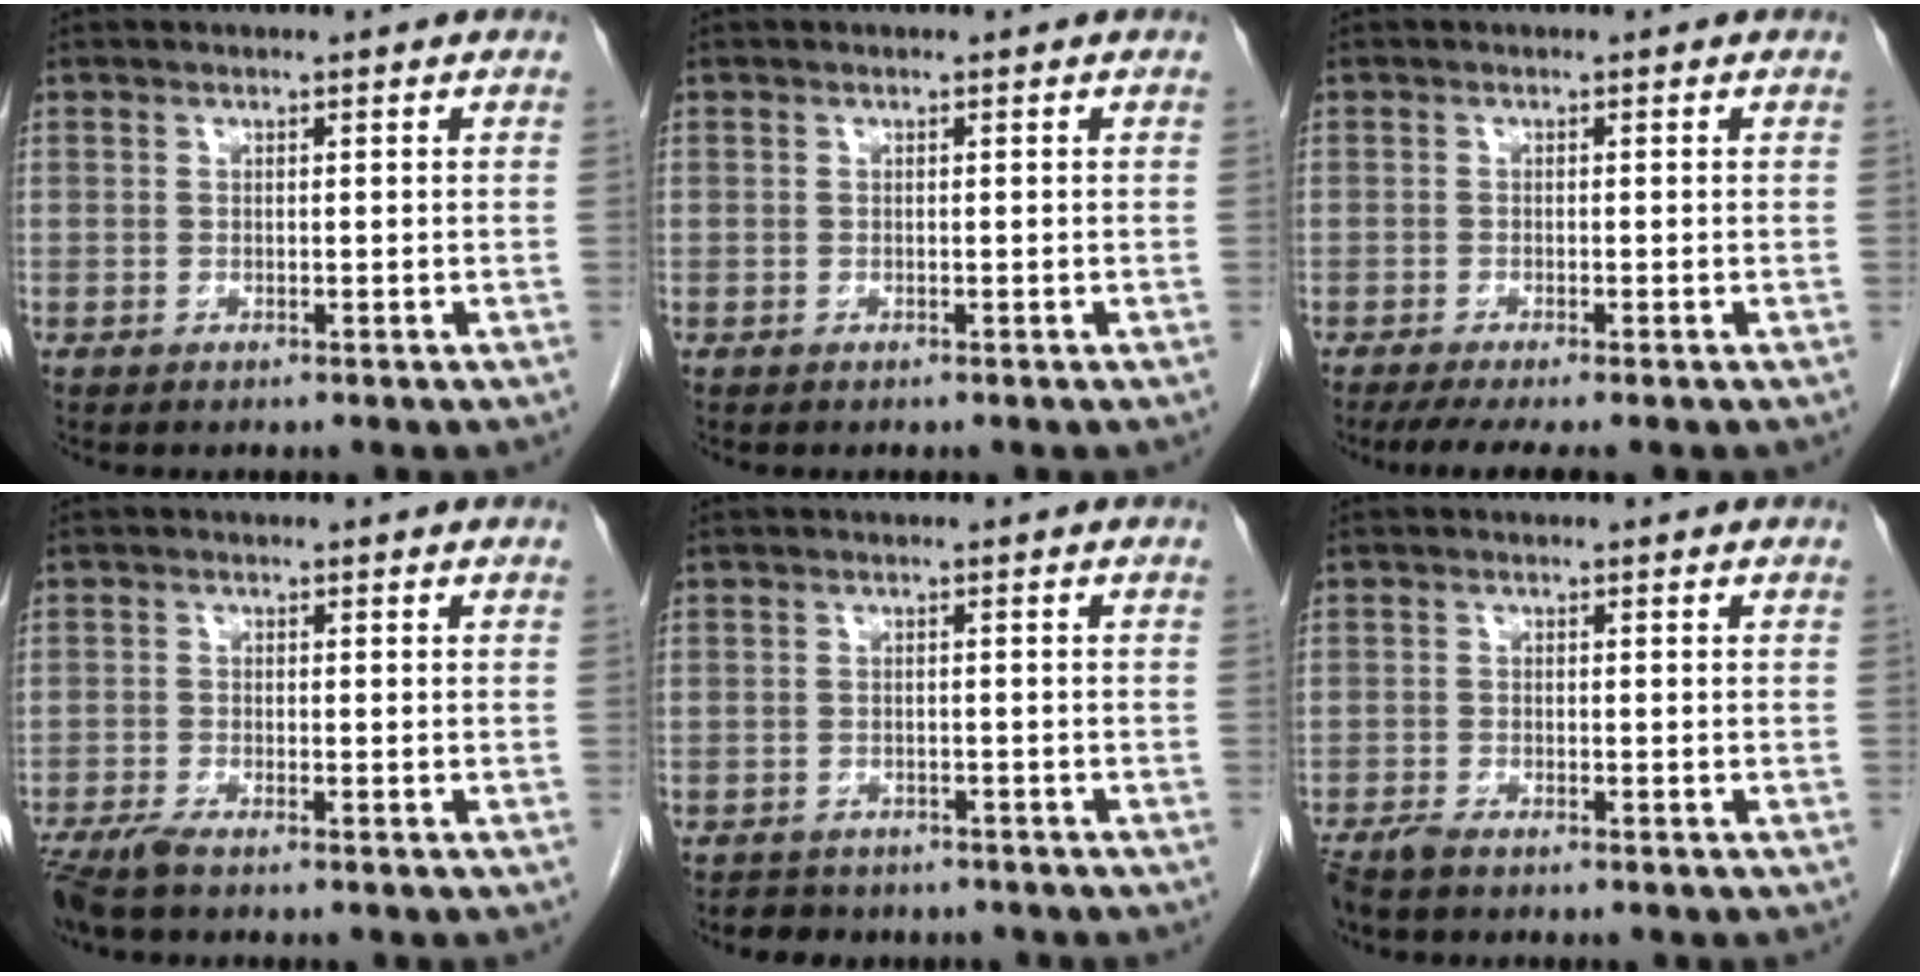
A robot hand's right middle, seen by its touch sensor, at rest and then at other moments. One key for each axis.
{"total": 0.0}
{"total": 4.3, "fx": -3.3, "fy": 0.1, "fz": 2.8, "tx": -0.042, "ty": -0.011, "tz": -0.055}
{"total": 3.4, "fx": -2.8, "fy": 0.0, "fz": 1.9, "tx": -0.040, "ty": -0.009, "tz": -0.057}
{"total": 4.8, "fx": -4.1, "fy": 2.4, "fz": 0.7, "tx": -0.015, "ty": 0.006, "tz": -0.050}
{"total": 2.6, "fx": -2.2, "fy": 0.4, "fz": 1.3, "tx": -0.028, "ty": -0.007, "tz": -0.040}